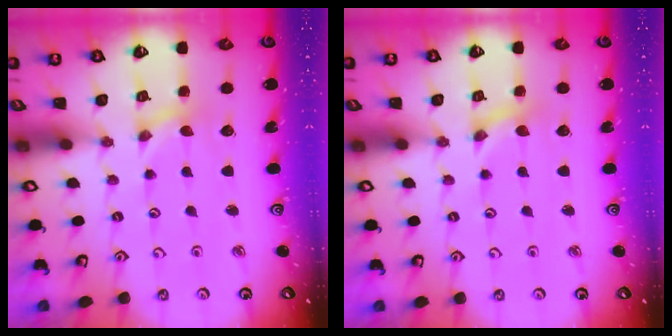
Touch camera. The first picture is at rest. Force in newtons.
{"total": 0.0}